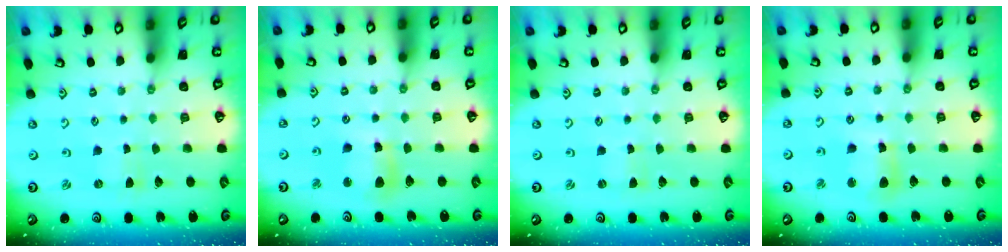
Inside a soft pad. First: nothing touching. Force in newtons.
{"total": 9.7, "press": 9.7, "slide": 1.2}
{"total": 0.0}
{"total": 8.9, "press": 8.8, "slide": 1.3}